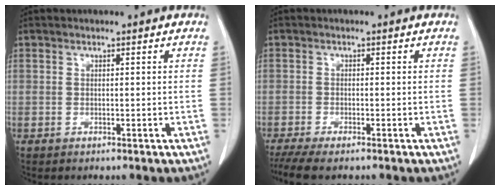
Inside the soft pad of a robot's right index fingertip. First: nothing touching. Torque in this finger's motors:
{"motor_torque": [0.08, -0.08, 0.17, 0.05]}